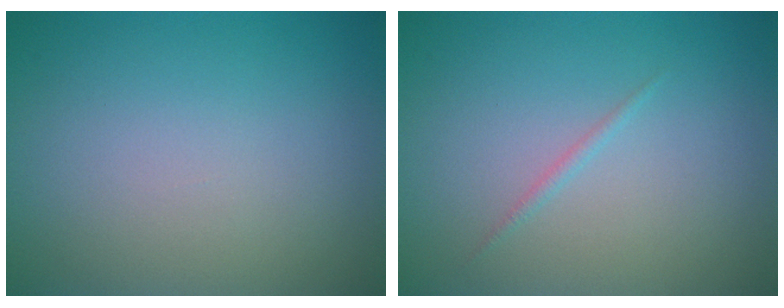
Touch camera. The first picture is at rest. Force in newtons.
{"total": 0.6, "press": 0.6, "slide": 0.0}